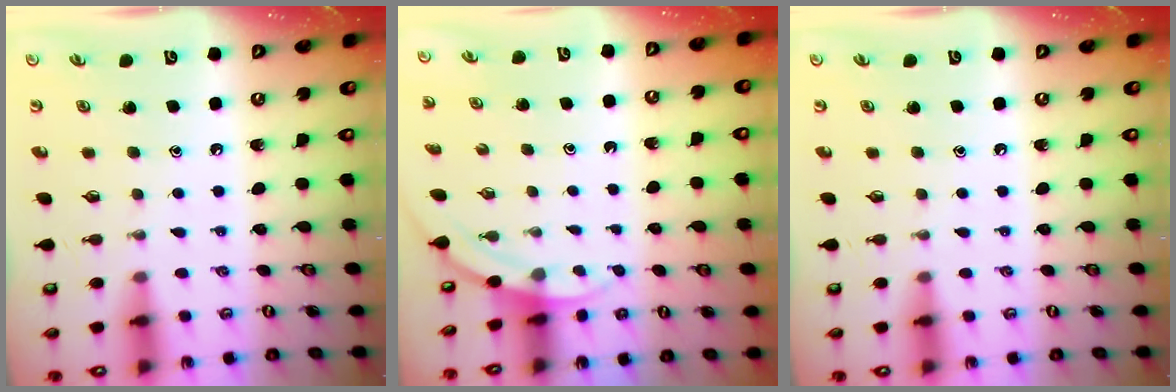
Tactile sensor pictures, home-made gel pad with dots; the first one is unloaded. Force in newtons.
{"total": 2.6, "press": 2.6, "slide": 0.1}
{"total": 0.0}